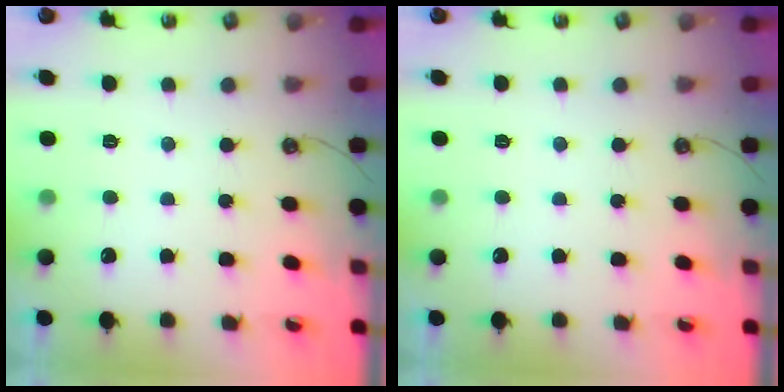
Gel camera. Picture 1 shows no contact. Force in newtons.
{"total": 0.0}